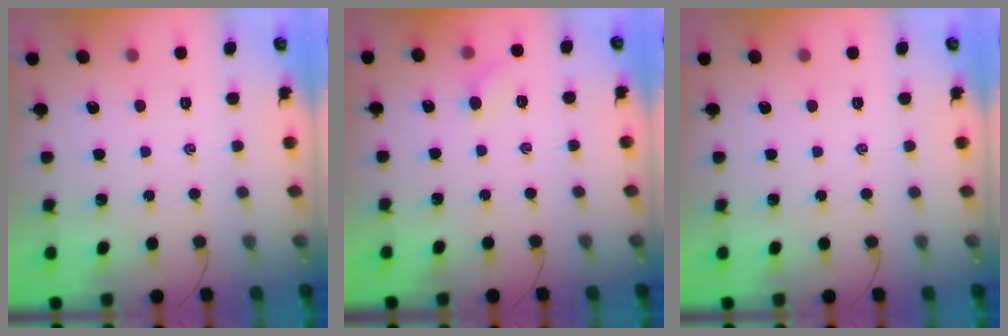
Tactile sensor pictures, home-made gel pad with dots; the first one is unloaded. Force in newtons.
{"total": 5.9, "press": 5.6, "slide": 2.0}
{"total": 0.0}